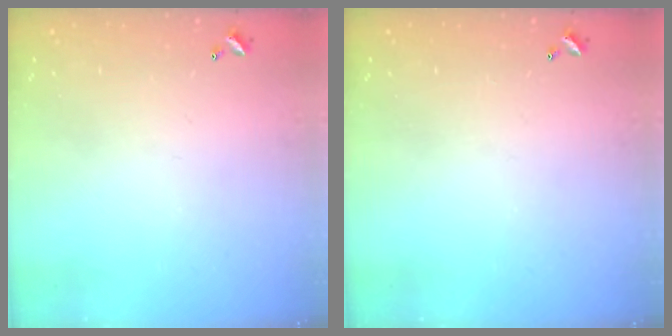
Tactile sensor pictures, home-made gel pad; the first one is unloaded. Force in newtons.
{"total": 0.0}